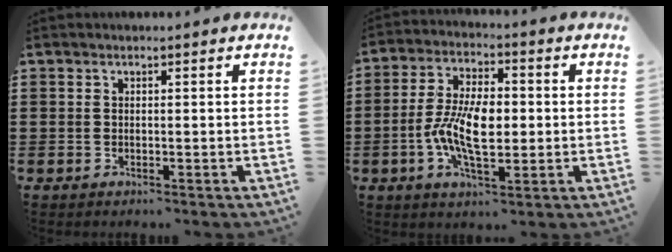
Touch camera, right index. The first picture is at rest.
{"total": 9.1, "force": [-1.2, 4.4, 7.9], "torque": [-0.173, 0.004, -0.028]}